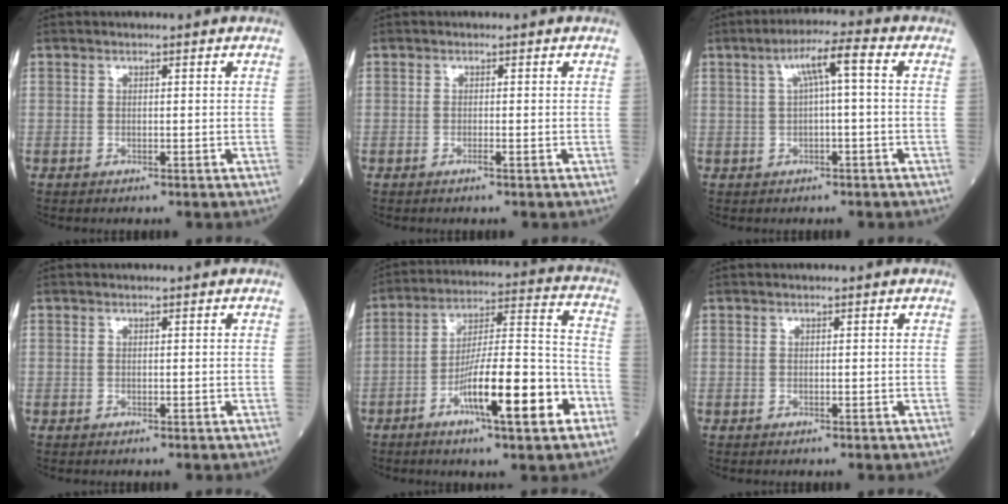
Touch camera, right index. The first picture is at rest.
{"total": 0.7, "force": [-0.4, -0.1, 0.5], "torque": [-0.012, 0.000, -0.007]}
{"total": 5.5, "force": [1.2, 0.3, 5.4], "torque": [-0.095, 0.020, 0.020]}
{"total": 0.0}
{"total": 16.2, "force": [-7.3, 1.8, 14.4], "torque": [-0.242, 0.001, -0.117]}
{"total": 0.0}